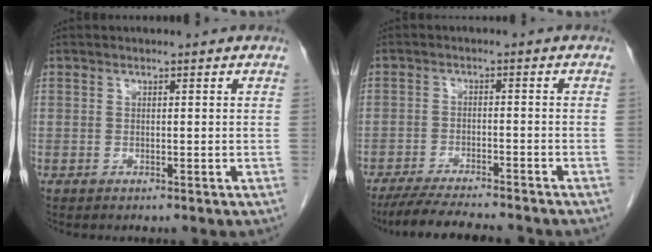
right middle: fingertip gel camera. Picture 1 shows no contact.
{"total": 10.6, "force": [-9.4, 1.0, 4.7], "torque": [-0.072, -0.016, -0.143]}